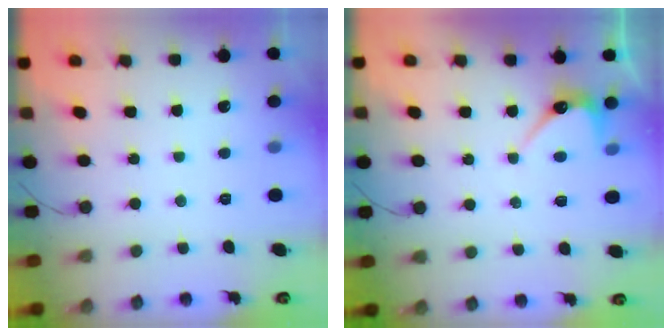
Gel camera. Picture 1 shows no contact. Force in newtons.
{"total": 3.9, "press": 3.9, "slide": 0.3}